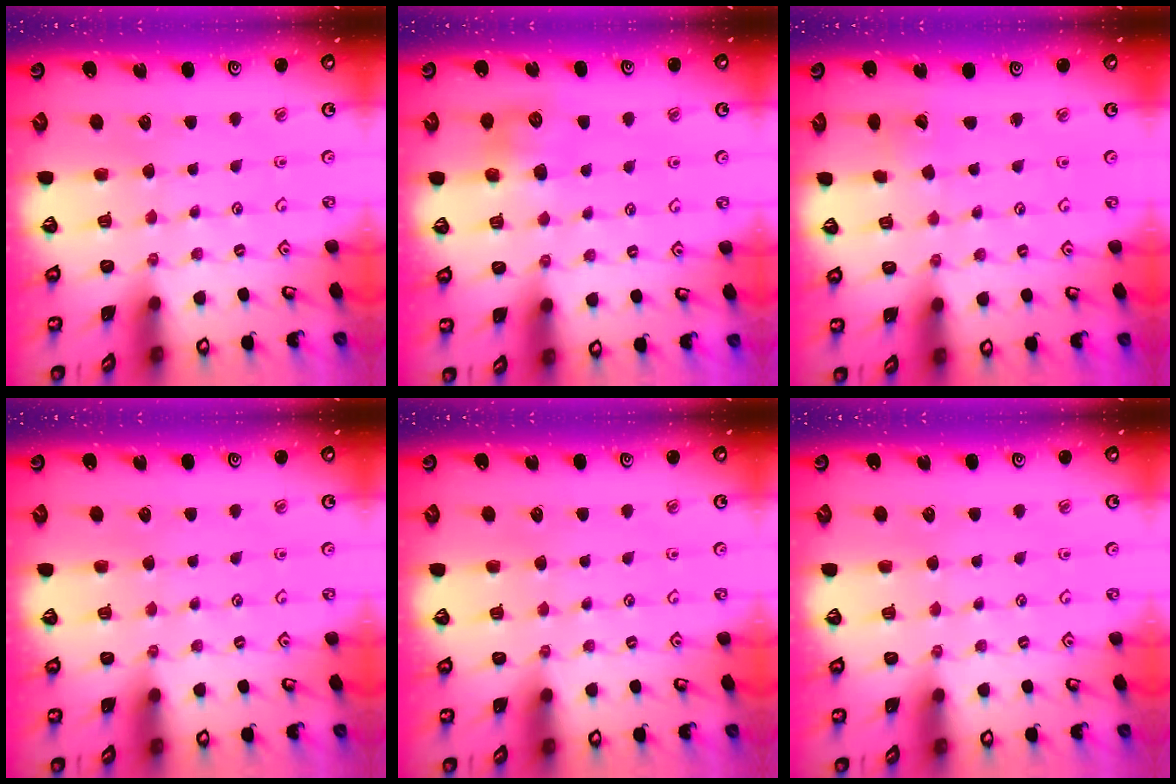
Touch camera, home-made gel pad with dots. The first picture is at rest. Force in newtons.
{"total": 7.1, "press": 7.0, "slide": 0.4}
{"total": 1.4, "press": 1.4, "slide": 0.1}
{"total": 0.0}
{"total": 0.0}
{"total": 0.0}